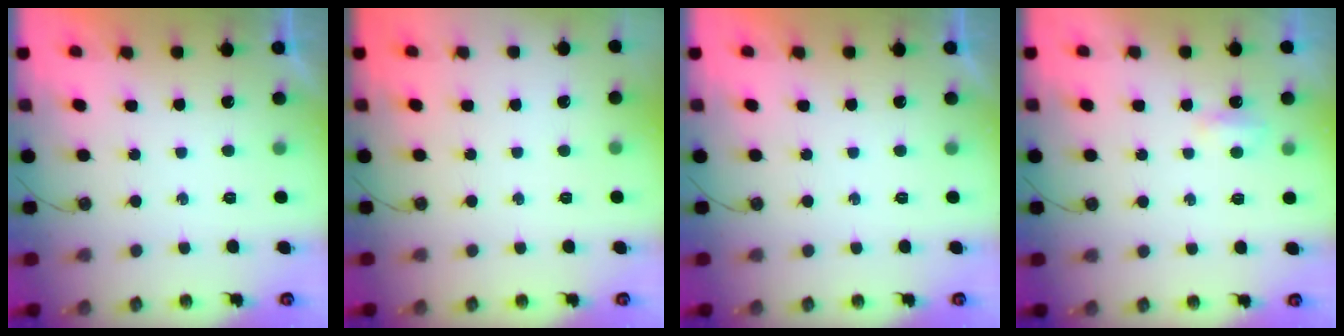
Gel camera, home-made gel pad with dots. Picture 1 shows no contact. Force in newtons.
{"total": 0.0}
{"total": 0.0}
{"total": 2.9, "press": 2.8, "slide": 0.6}